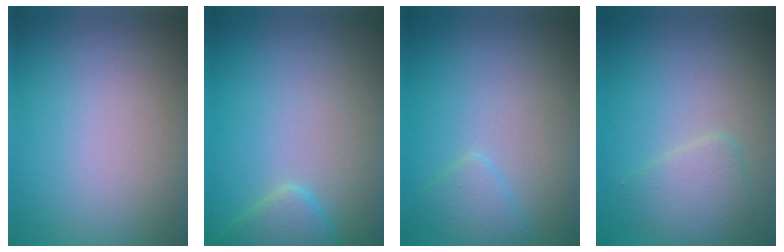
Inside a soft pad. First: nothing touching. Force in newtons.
{"total": 2.4, "press": 2.4, "slide": 0.1}
{"total": 1.6, "press": 1.6, "slide": 0.1}
{"total": 2.5, "press": 2.5, "slide": 0.1}